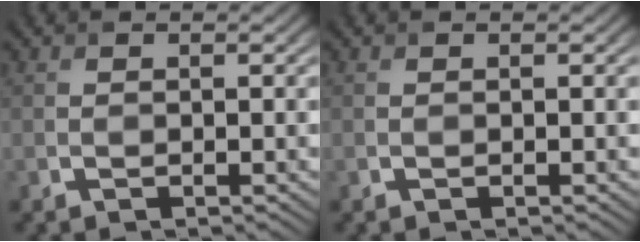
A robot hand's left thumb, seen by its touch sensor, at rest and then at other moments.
{"total": 0.0}